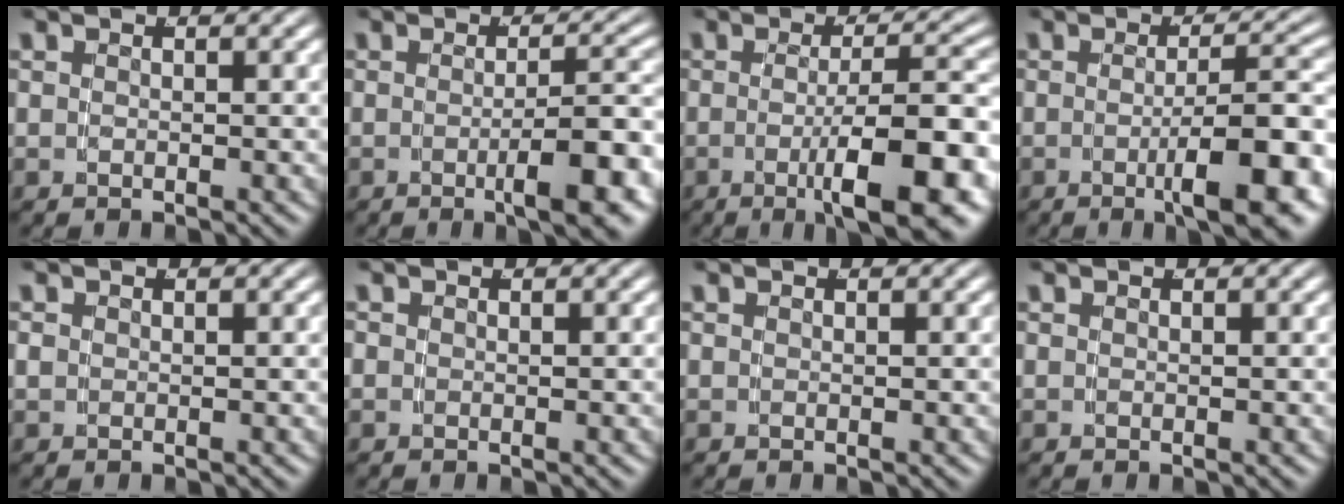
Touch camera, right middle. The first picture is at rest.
{"total": 5.1, "force": [-2.0, 0.7, 4.7], "torque": [-0.053, 0.000, -0.032]}
{"total": 8.7, "force": [-3.3, 1.9, 7.8], "torque": [-0.097, -0.007, -0.044]}
{"total": 7.1, "force": [-2.7, 1.3, 6.4], "torque": [-0.077, -0.002, -0.038]}
{"total": 0.5, "force": [0.2, 0.5, 0.2], "torque": [-0.010, -0.002, 0.005]}
{"total": 0.6, "force": [0.2, 0.6, 0.0], "torque": [-0.007, -0.001, 0.000]}
{"total": 0.0}
{"total": 0.0}